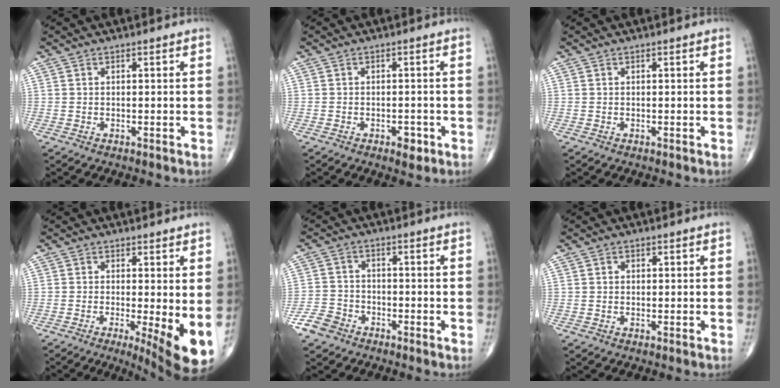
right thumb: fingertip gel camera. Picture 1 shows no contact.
{"total": 2.5, "force": [-1.2, 1.4, 1.7], "torque": [-0.014, 0.004, -0.015]}
{"total": 0.0}
{"total": 10.0, "force": [-1.5, 2.7, 9.5], "torque": [-0.135, -0.023, -0.018]}
{"total": 4.7, "force": [-3.3, 3.2, 1.2], "torque": [-0.014, 0.012, -0.069]}
{"total": 0.9, "force": [0.2, 0.8, 0.4], "torque": [0.000, 0.001, 0.002]}